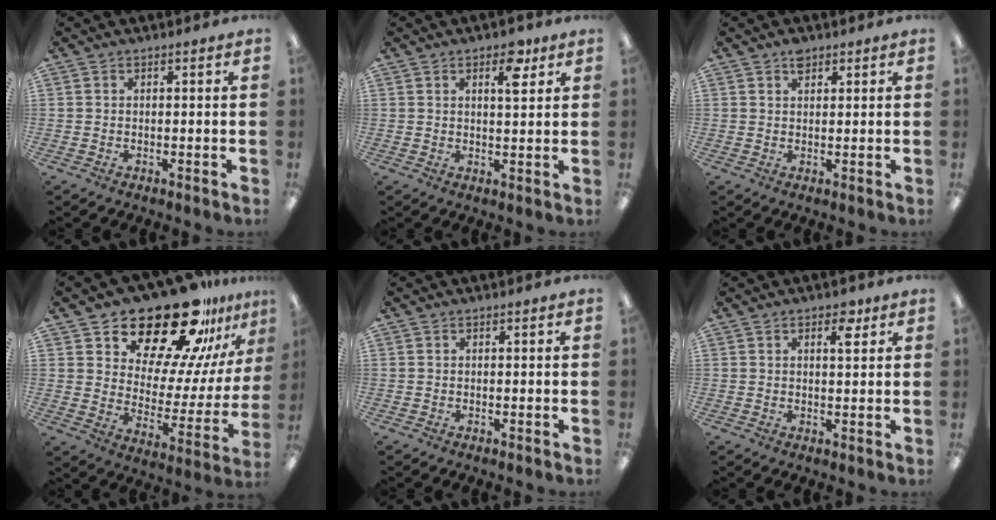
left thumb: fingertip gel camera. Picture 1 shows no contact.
{"total": 6.2, "force": [3.5, 2.5, 4.4], "torque": [-0.049, -0.013, 0.052]}
{"total": 2.5, "force": [1.7, 1.4, 1.3], "torque": [-0.020, -0.002, 0.030]}
{"total": 25.0, "force": [20.3, 9.3, 11.2], "torque": [-0.163, -0.155, 0.347]}
{"total": 0.0}
{"total": 3.8, "force": [2.3, 1.5, 2.6], "torque": [-0.026, -0.009, 0.033]}